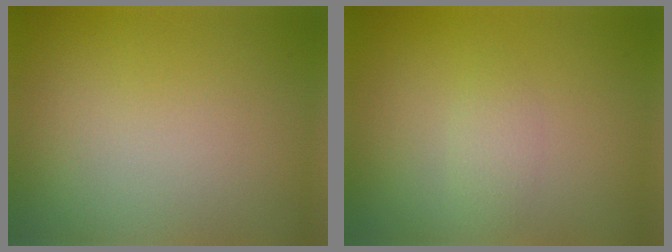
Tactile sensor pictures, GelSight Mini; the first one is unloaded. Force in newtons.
{"total": 1.4, "press": 1.4, "slide": 0.0}